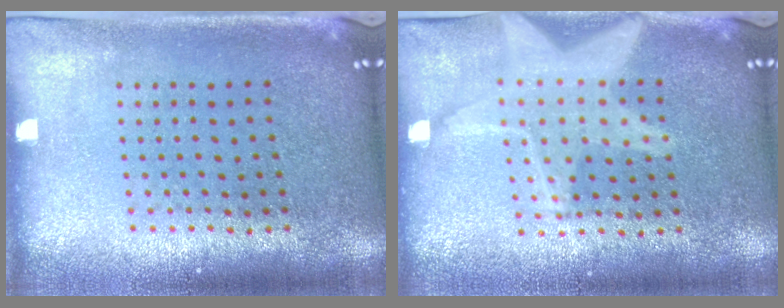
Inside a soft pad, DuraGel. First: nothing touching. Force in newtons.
{"total": 2.6, "press": 2.6, "slide": 0.4}